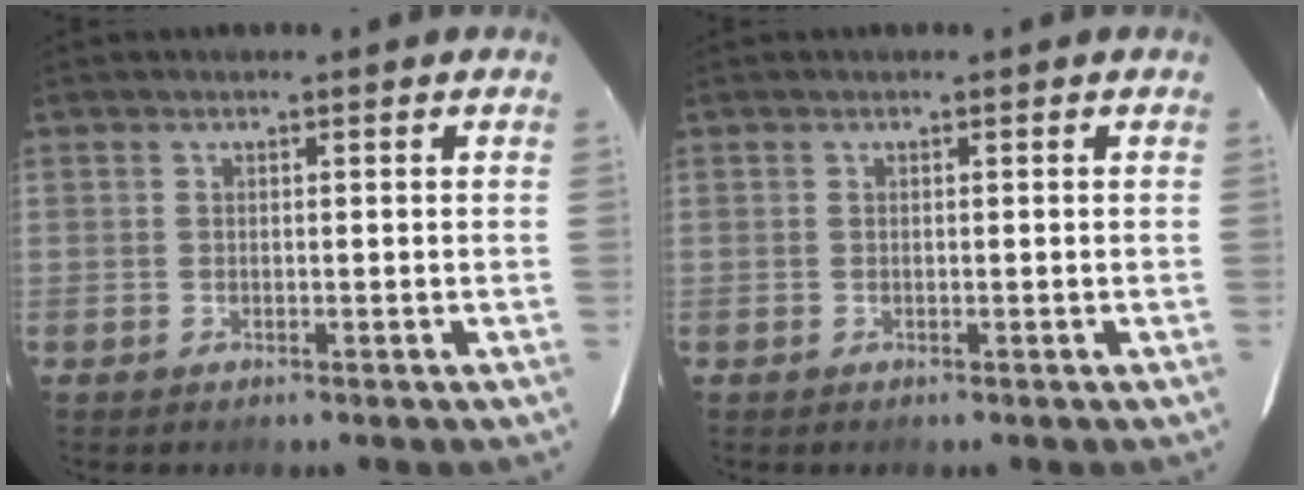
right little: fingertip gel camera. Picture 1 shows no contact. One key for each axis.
{"total": 0.0}